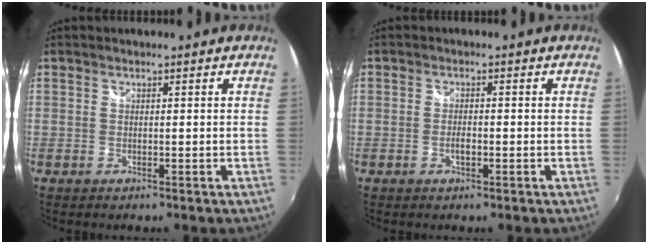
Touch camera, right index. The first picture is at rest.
{"total": 1.8, "force": [-0.7, 0.7, 1.4], "torque": [-0.028, -0.001, -0.013]}